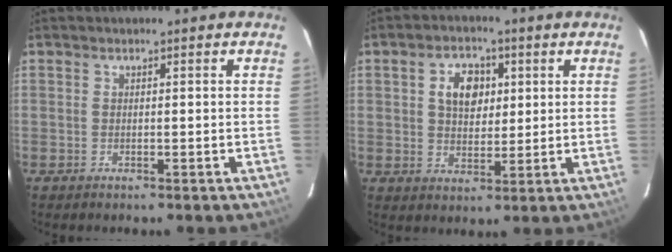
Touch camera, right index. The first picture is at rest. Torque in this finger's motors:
{"motor_torque": [0.32, -0.10, 0.18, 0.07]}